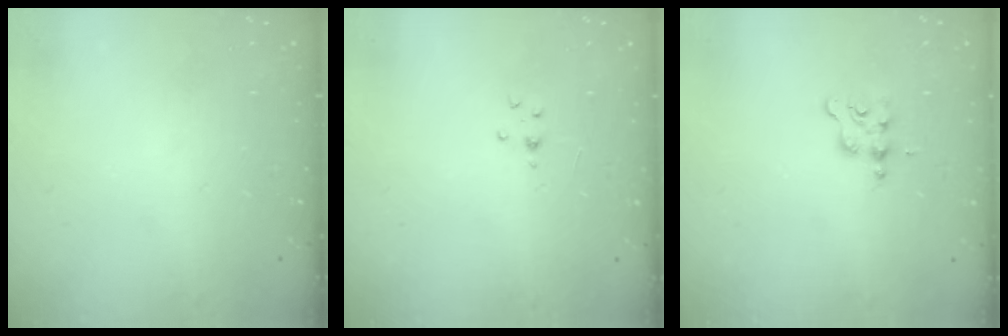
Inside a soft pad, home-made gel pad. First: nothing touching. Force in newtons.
{"total": 1.5, "press": 1.5, "slide": 0.2}
{"total": 1.8, "press": 1.7, "slide": 0.3}